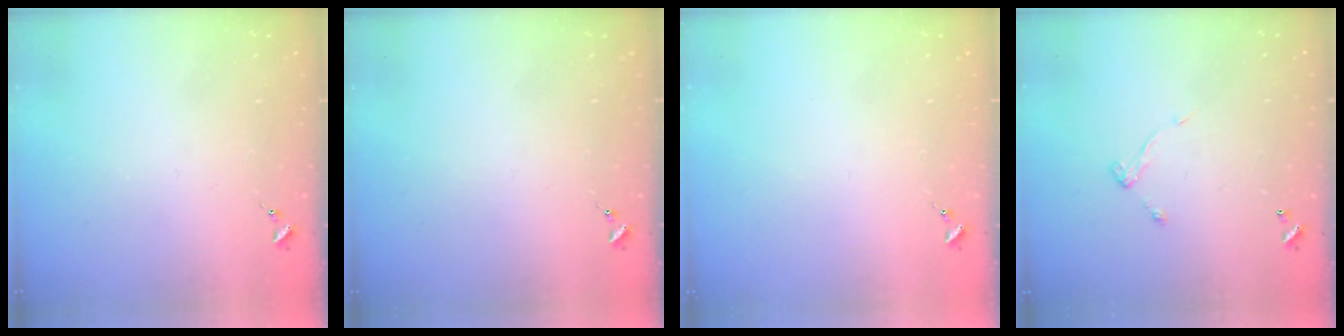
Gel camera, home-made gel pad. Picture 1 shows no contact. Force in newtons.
{"total": 0.0}
{"total": 0.0}
{"total": 5.4, "press": 5.4, "slide": 0.4}